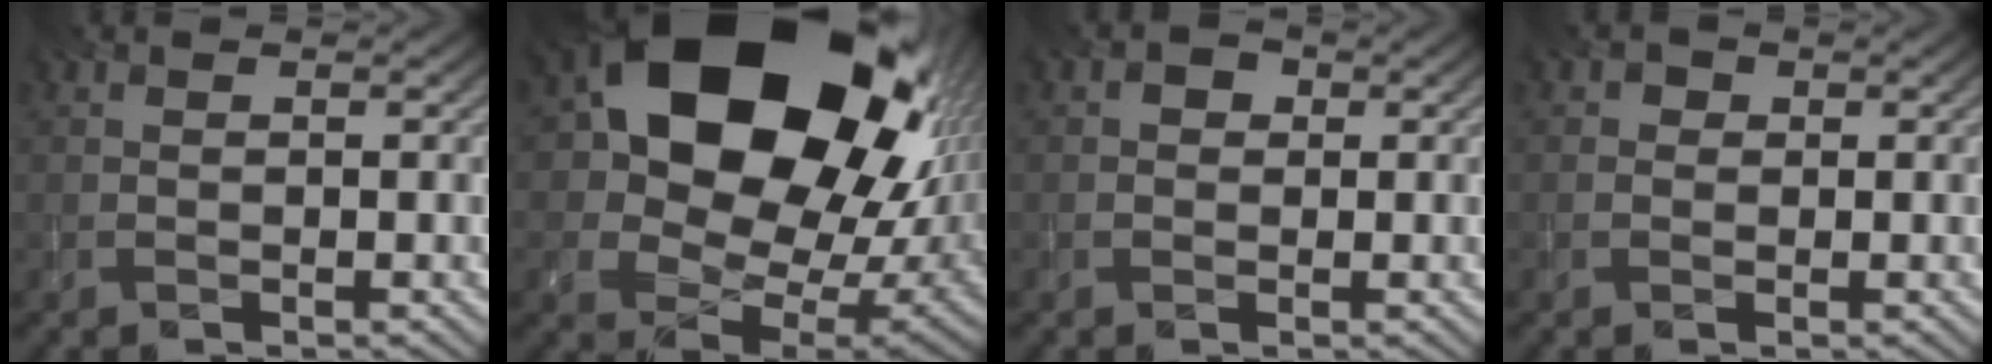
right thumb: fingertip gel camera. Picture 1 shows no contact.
{"total": 21.2, "force": [6.5, 15.1, 13.4], "torque": [-0.263, -0.017, 0.155]}
{"total": 1.5, "force": [0.2, 1.4, 0.7], "torque": [-0.008, 0.003, -0.004]}
{"total": 1.3, "force": [0.1, 1.3, 0.3], "torque": [-0.002, 0.000, -0.005]}